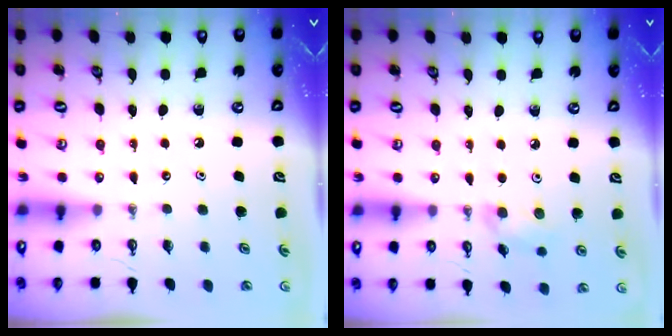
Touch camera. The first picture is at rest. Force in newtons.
{"total": 6.8, "press": 6.4, "slide": 2.1}